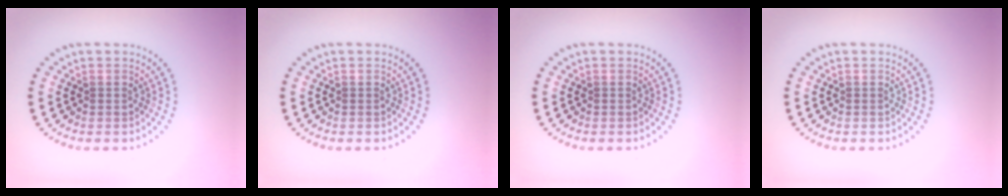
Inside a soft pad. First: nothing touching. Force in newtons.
{"total": 0.0}
{"total": 0.0}
{"total": 0.0}